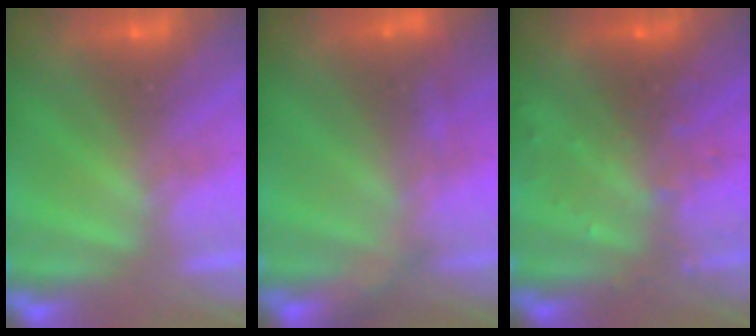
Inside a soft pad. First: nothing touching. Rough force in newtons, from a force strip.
{"total": 2.9}
{"total": 3.0}